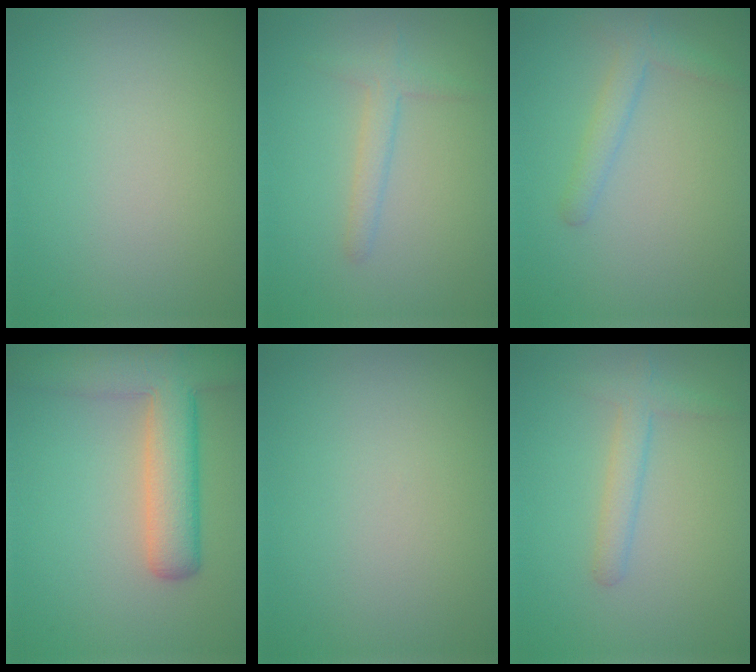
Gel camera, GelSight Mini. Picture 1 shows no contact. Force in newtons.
{"total": 1.8, "press": 1.8, "slide": 0.1}
{"total": 2.0, "press": 2.0, "slide": 0.2}
{"total": 7.1, "press": 7.1, "slide": 0.4}
{"total": 0.0}
{"total": 2.1, "press": 2.1, "slide": 0.1}